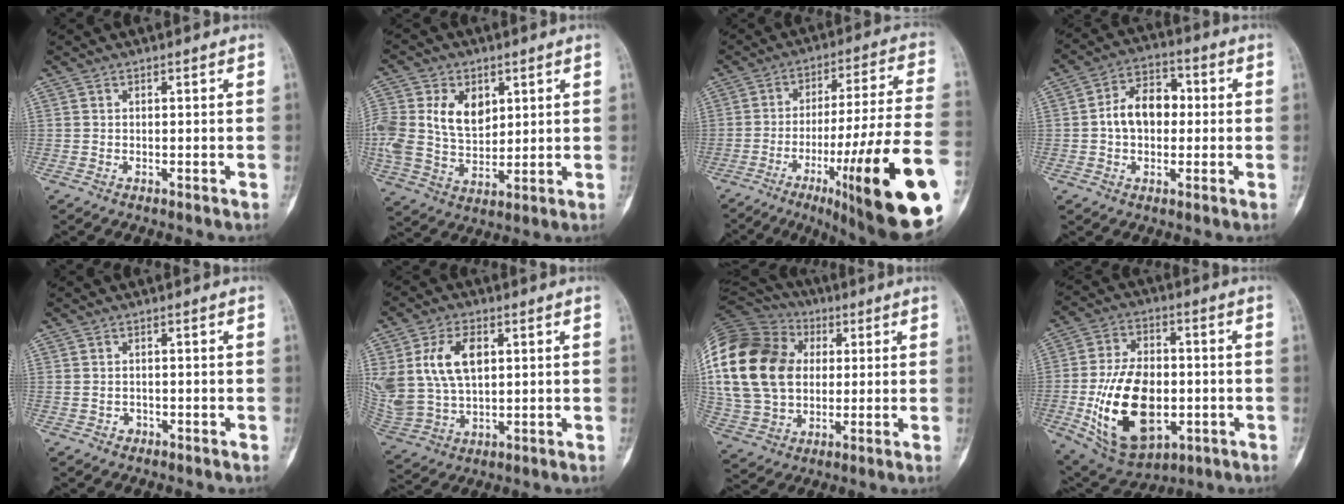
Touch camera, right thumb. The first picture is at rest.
{"total": 15.7, "force": [4.1, 10.9, 10.5], "torque": [-0.211, -0.007, 0.086]}
{"total": 26.8, "force": [-10.8, 3.1, 24.4], "torque": [-0.315, 0.035, -0.155]}
{"total": 9.8, "force": [0.2, 6.9, 6.9], "torque": [-0.093, 0.026, -0.006]}
{"total": 1.2, "force": [-0.4, 1.1, 0.3], "torque": [-0.001, 0.009, -0.004]}
{"total": 15.9, "force": [4.3, 10.1, 11.5], "torque": [-0.237, -0.007, 0.095]}
{"total": 27.4, "force": [4.3, 20.2, 18.0], "torque": [-0.386, 0.035, 0.088]}
{"total": 20.6, "force": [-3.9, 12.8, 15.7], "torque": [-0.246, 0.008, -0.044]}